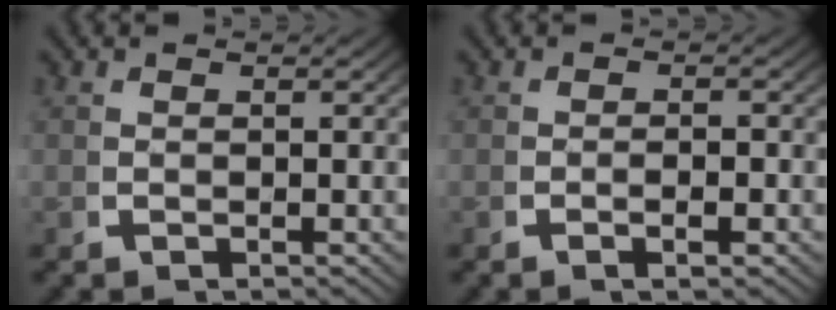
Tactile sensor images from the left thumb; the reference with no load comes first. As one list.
[{"total": 1.4, "force": [-0.5, 0.4, 1.2], "torque": [-0.020, 0.004, -0.013]}]